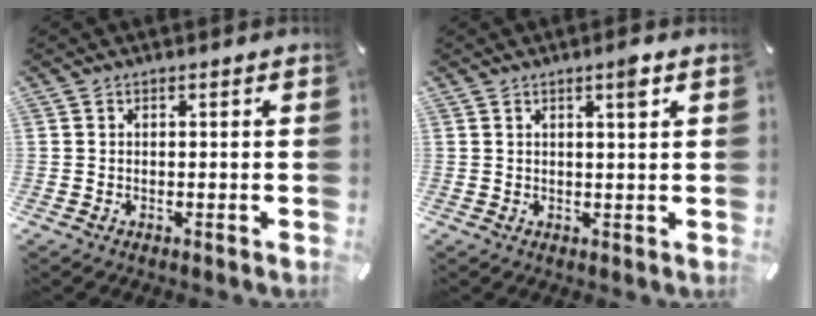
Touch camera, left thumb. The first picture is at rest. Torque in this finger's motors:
{"motor_torque": [0.86, 0.71, 0.32, -0.34, 0.08]}